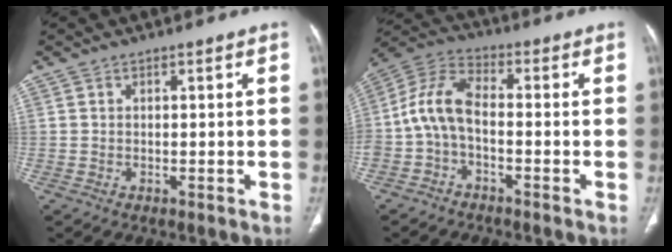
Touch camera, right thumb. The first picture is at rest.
{"total": 9.1, "force": [-2.1, 4.7, 7.5], "torque": [-0.160, 0.037, -0.054]}